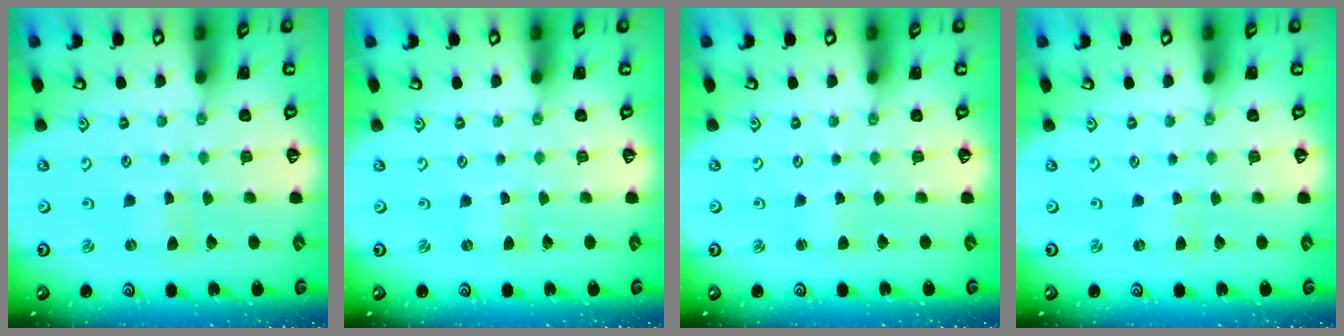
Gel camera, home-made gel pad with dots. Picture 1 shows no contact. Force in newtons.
{"total": 0.0}
{"total": 2.5, "press": 2.4, "slide": 0.4}
{"total": 0.0}